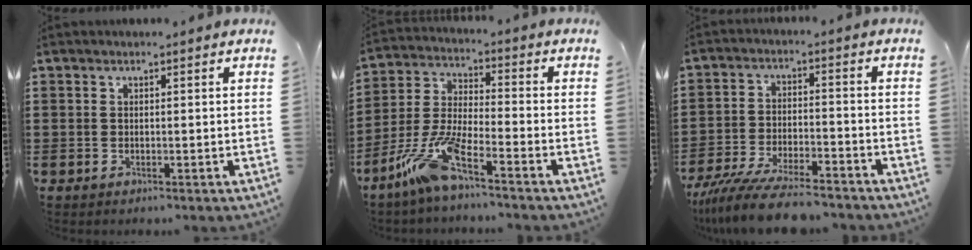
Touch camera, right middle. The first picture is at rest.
{"total": 10.0, "force": [-6.8, 1.0, 7.3], "torque": [-0.185, -0.018, -0.141]}
{"total": 8.9, "force": [-7.9, 1.1, 4.1], "torque": [-0.087, 0.005, -0.151]}